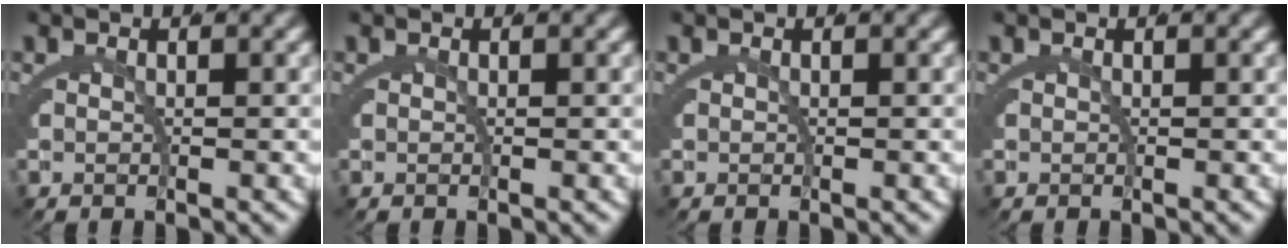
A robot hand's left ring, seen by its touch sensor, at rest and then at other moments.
{"total": 0.0}
{"total": 0.0}
{"total": 0.0}